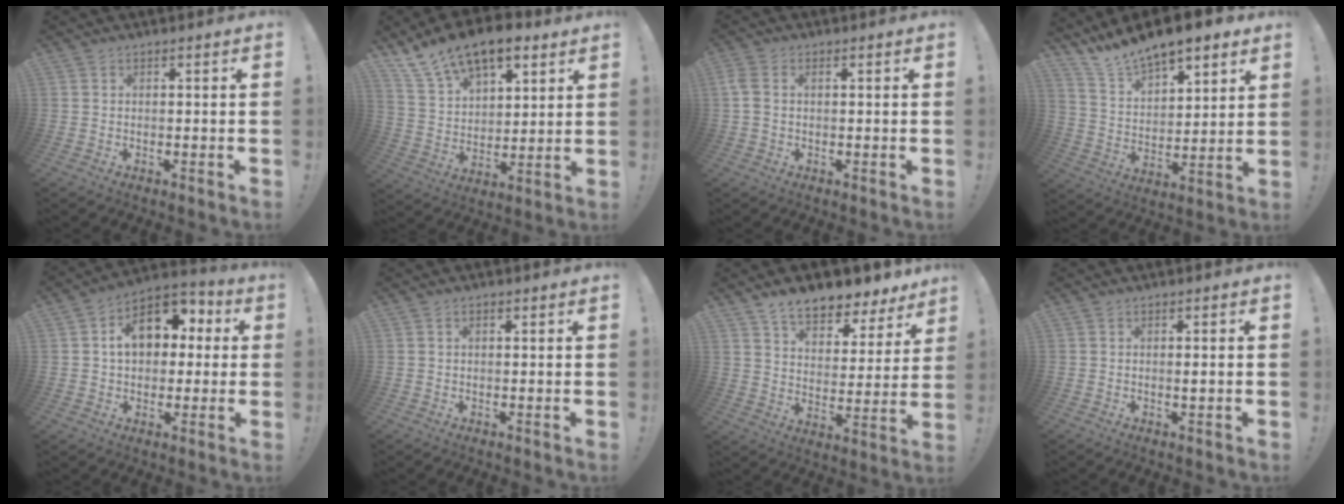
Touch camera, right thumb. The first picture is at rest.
{"total": 15.7, "force": [11.1, 8.2, 7.4], "torque": [-0.135, -0.066, 0.208]}
{"total": 3.1, "force": [1.0, 2.0, 2.2], "torque": [-0.050, 0.004, 0.020]}
{"total": 11.6, "force": [10.5, 3.2, 3.5], "torque": [-0.083, -0.089, 0.188]}
{"total": 14.3, "force": [3.6, 10.4, 9.3], "torque": [-0.127, -0.001, 0.068]}
{"total": 1.1, "force": [0.4, 0.6, 0.8], "torque": [-0.009, -0.001, 0.006]}
{"total": 10.9, "force": [9.1, 4.1, 4.5], "torque": [-0.070, -0.075, 0.160]}
{"total": 1.3, "force": [0.1, -0.1, 1.3], "torque": [-0.016, -0.005, -0.002]}